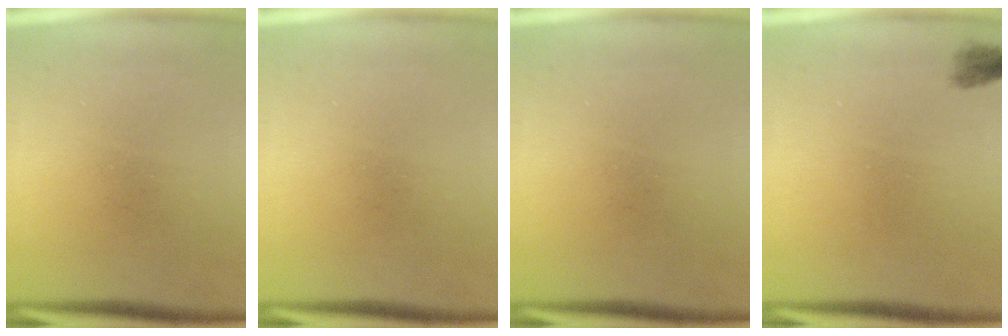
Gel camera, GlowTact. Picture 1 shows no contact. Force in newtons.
{"total": 0.0}
{"total": 0.0}
{"total": 1.3}